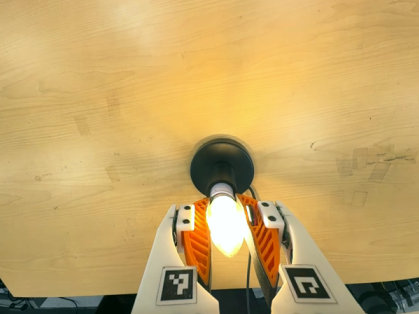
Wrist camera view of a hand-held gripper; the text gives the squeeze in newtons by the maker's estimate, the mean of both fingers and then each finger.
{"total": 21.6, "left": 25.5, "right": 17.8}